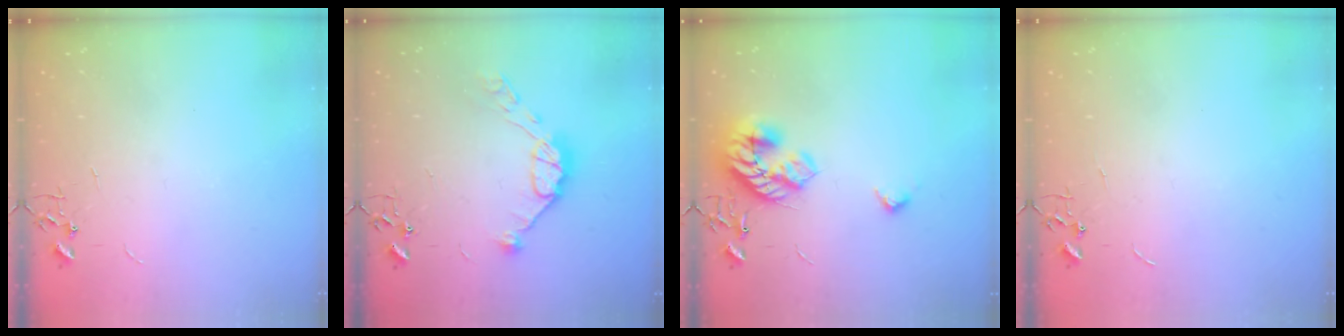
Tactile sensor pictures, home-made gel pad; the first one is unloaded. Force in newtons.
{"total": 11.7, "press": 11.7, "slide": 1.1}
{"total": 16.7, "press": 16.7, "slide": 0.6}
{"total": 0.0}